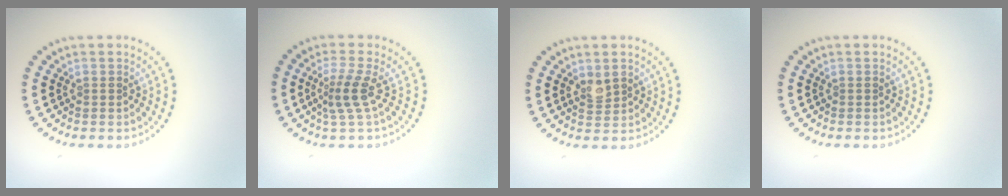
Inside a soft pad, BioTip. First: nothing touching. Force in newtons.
{"total": 2.6, "press": 1.8, "slide": 1.8}
{"total": 1.6, "press": 1.5, "slide": 0.3}
{"total": 0.0}